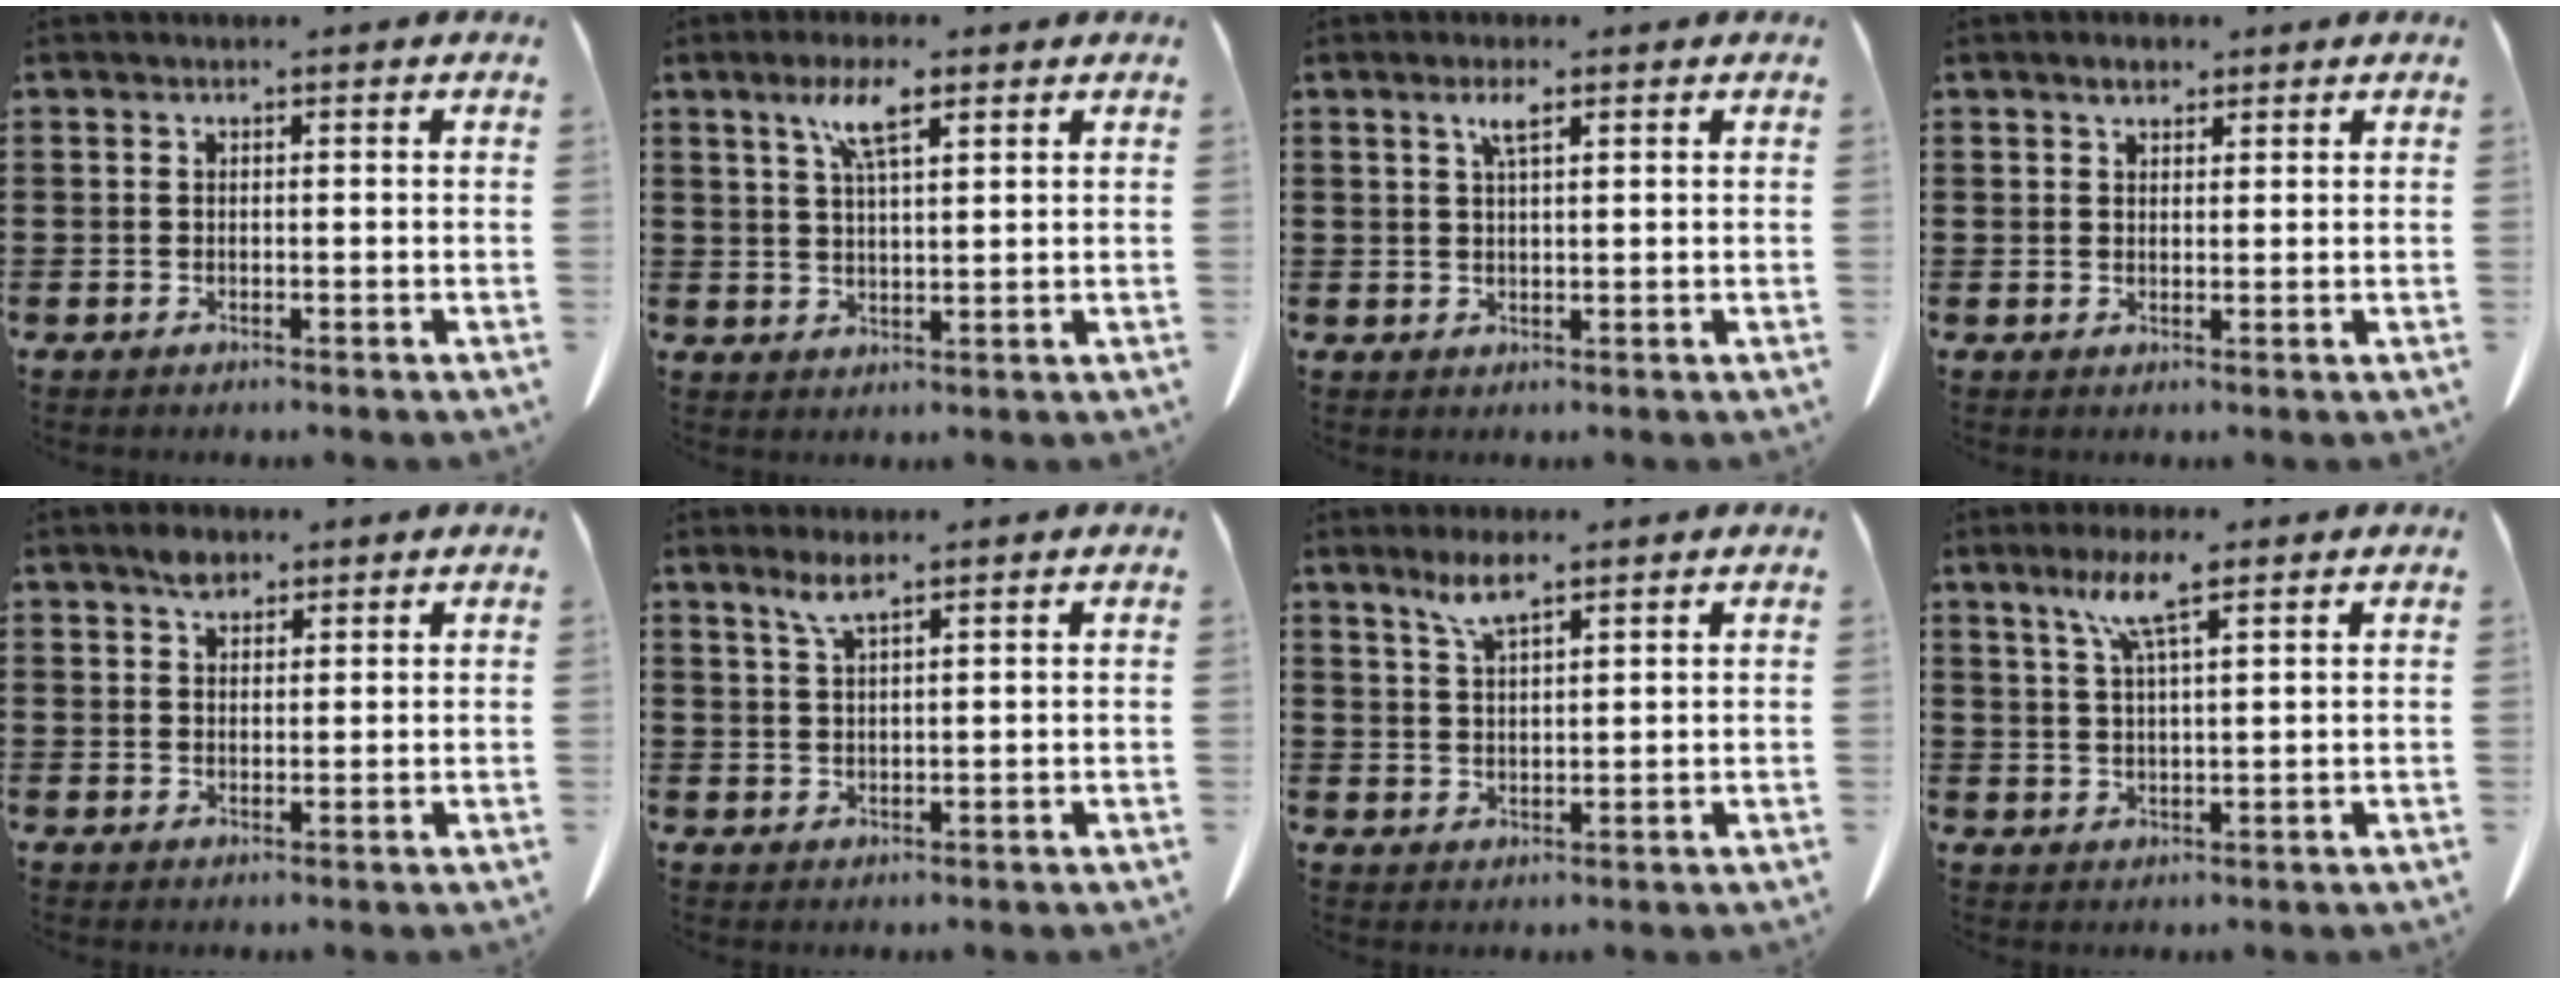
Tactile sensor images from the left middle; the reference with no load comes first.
{"total": 6.4, "force": [3.7, 1.5, 5.0], "torque": [-0.109, 0.009, 0.063]}
{"total": 3.0, "force": [1.7, 0.5, 2.4], "torque": [-0.051, 0.004, 0.029]}
{"total": 2.3, "force": [1.9, 0.9, 1.0], "torque": [-0.015, 0.001, 0.035]}
{"total": 2.7, "force": [2.1, 1.2, 1.2], "torque": [-0.019, -0.002, 0.038]}
{"total": 3.1, "force": [2.3, 0.2, 2.0], "torque": [-0.046, 0.001, 0.041]}
{"total": 4.3, "force": [3.0, 0.6, 3.1], "torque": [-0.068, 0.004, 0.053]}
{"total": 6.5, "force": [4.1, 0.8, 5.0], "torque": [-0.109, 0.002, 0.069]}